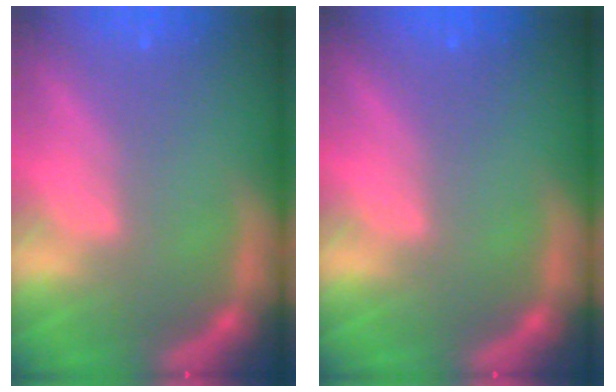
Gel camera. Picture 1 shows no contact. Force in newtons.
{"total": 0.0}